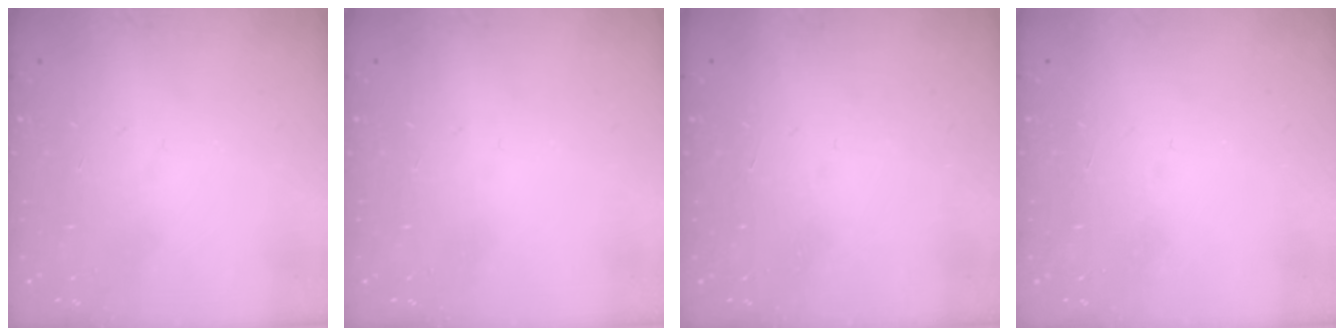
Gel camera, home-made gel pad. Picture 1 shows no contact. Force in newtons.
{"total": 0.0}
{"total": 1.5, "press": 1.5, "slide": 0.1}
{"total": 1.6, "press": 1.6, "slide": 0.1}